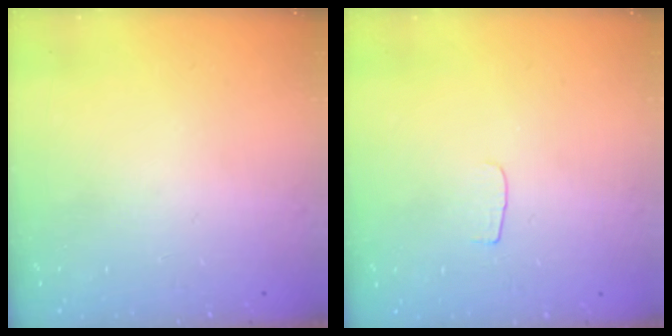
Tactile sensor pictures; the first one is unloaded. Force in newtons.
{"total": 3.1, "press": 3.1, "slide": 0.3}